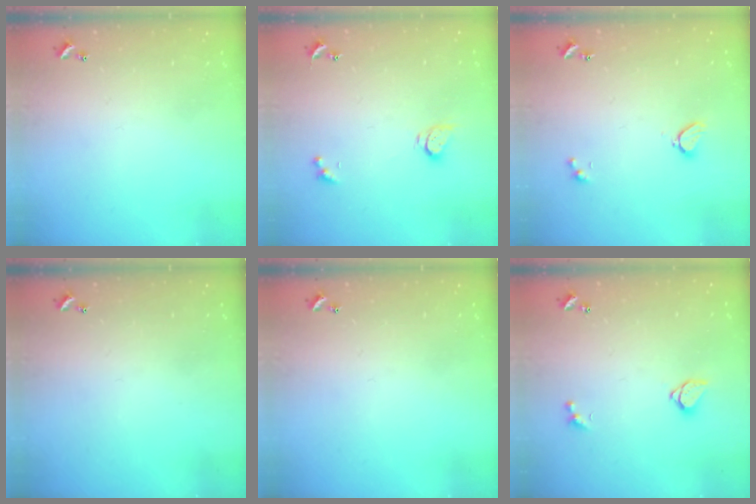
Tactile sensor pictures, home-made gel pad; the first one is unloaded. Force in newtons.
{"total": 2.7, "press": 2.7, "slide": 0.3}
{"total": 2.1, "press": 2.0, "slide": 0.5}
{"total": 0.0}
{"total": 0.0}
{"total": 1.5, "press": 1.5, "slide": 0.3}